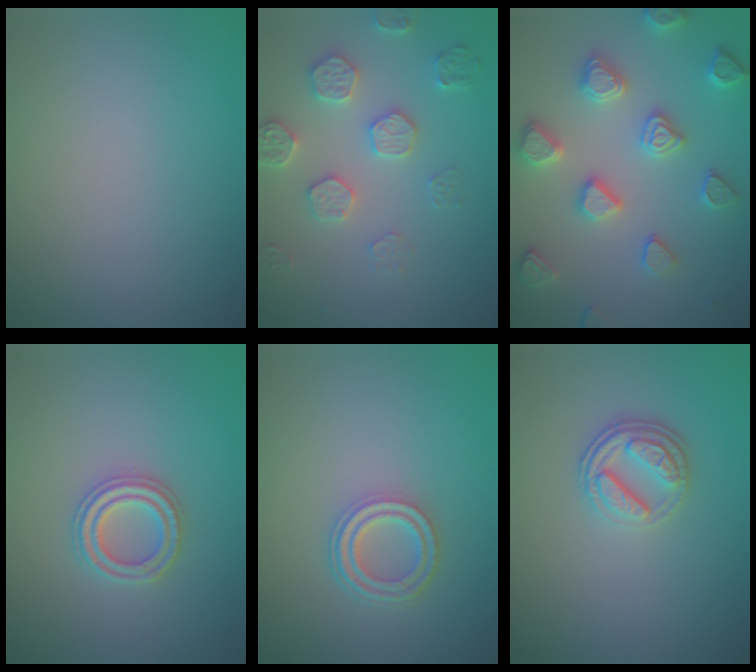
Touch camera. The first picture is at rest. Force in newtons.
{"total": 4.0, "press": 3.9, "slide": 0.9}
{"total": 4.6, "press": 4.4, "slide": 1.3}
{"total": 2.7, "press": 2.6, "slide": 0.7}
{"total": 3.4, "press": 2.6, "slide": 2.2}
{"total": 3.5, "press": 2.6, "slide": 2.3}